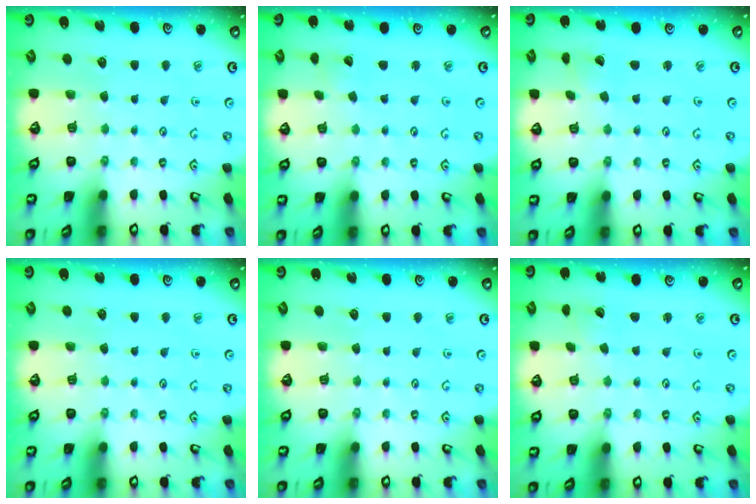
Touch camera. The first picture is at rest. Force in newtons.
{"total": 1.6, "press": 1.6, "slide": 0.0}
{"total": 1.0, "press": 1.0, "slide": 0.1}
{"total": 0.0}
{"total": 0.0}
{"total": 1.8, "press": 1.8, "slide": 0.1}